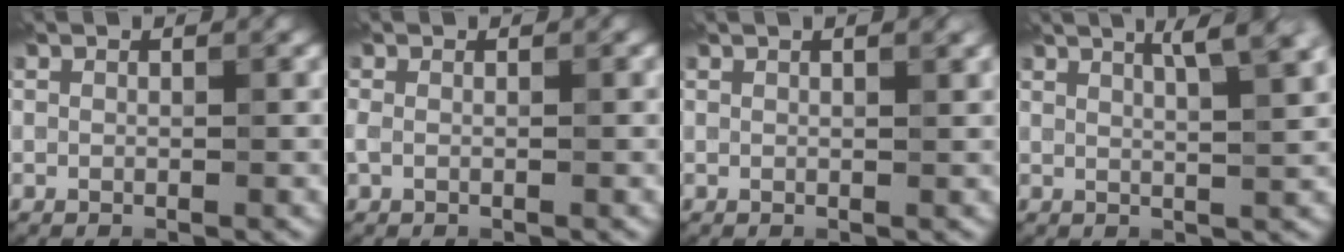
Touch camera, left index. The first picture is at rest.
{"total": 0.9, "force": [-0.2, 0.4, 0.7], "torque": [-0.020, 0.000, -0.005]}
{"total": 1.9, "force": [1.1, 0.6, 1.5], "torque": [-0.016, 0.002, 0.010]}
{"total": 5.7, "force": [3.3, 1.5, 4.3], "torque": [-0.038, 0.026, 0.024]}